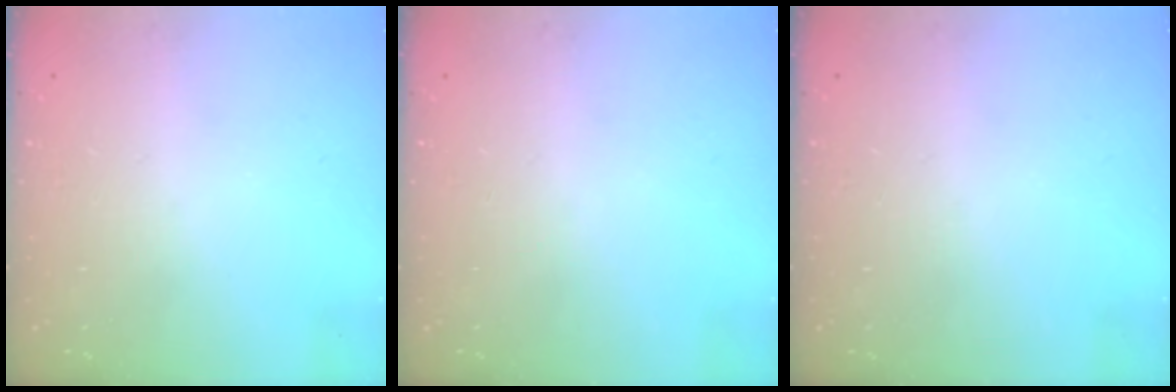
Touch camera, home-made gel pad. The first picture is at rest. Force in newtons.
{"total": 0.0}
{"total": 0.0}